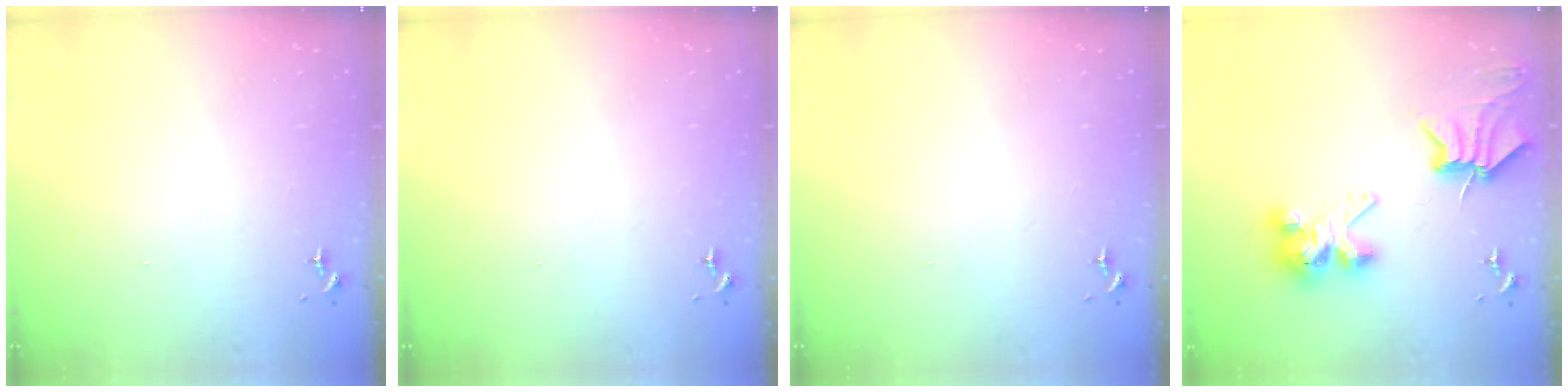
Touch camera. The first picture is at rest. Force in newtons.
{"total": 0.0}
{"total": 0.0}
{"total": 9.8, "press": 9.8, "slide": 1.0}